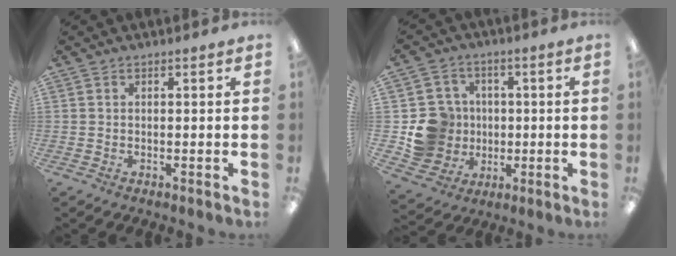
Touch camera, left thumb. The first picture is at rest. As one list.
[{"total": 11.5, "force": [-0.8, 11.0, 3.0], "torque": [-0.072, 0.018, 0.002]}]